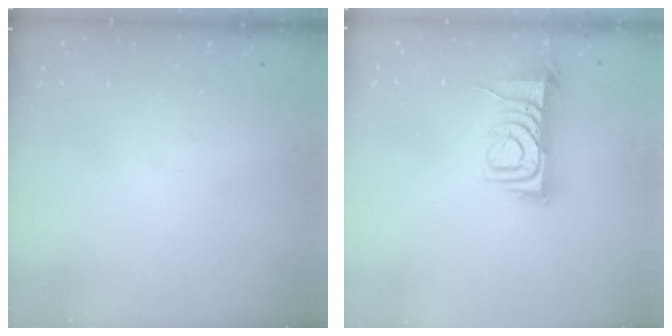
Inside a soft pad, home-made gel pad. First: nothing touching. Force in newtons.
{"total": 9.0, "press": 9.0, "slide": 0.7}